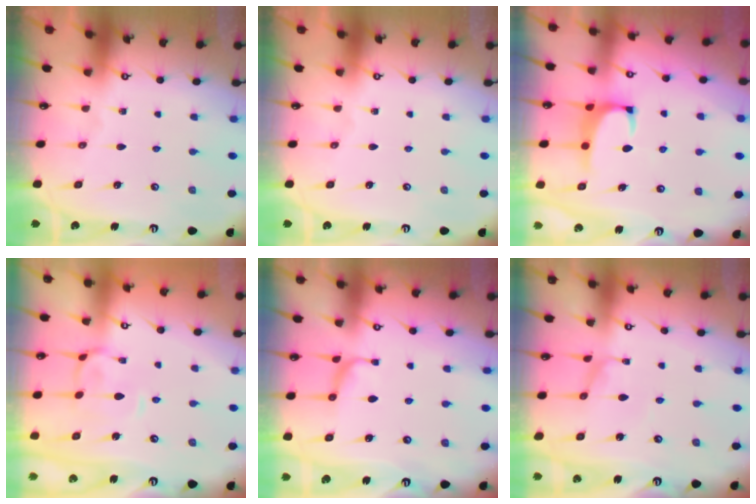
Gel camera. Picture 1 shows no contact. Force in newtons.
{"total": 0.0}
{"total": 0.8, "press": 0.6, "slide": 0.6}
{"total": 0.8, "press": 0.4, "slide": 0.7}
{"total": 2.0, "press": 1.8, "slide": 0.9}
{"total": 0.6, "press": 0.4, "slide": 0.5}